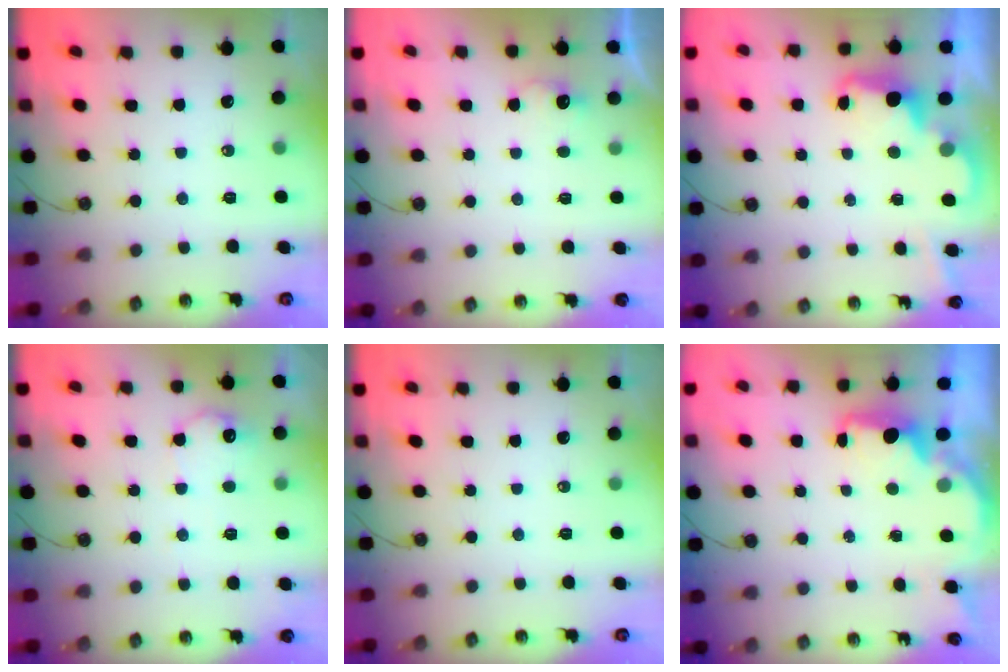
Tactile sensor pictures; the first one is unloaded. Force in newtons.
{"total": 5.1, "press": 5.0, "slide": 0.9}
{"total": 2.3, "press": 2.3, "slide": 0.5}
{"total": 9.4, "press": 9.4, "slide": 0.6}
{"total": 0.0}
{"total": 2.1, "press": 2.0, "slide": 0.5}